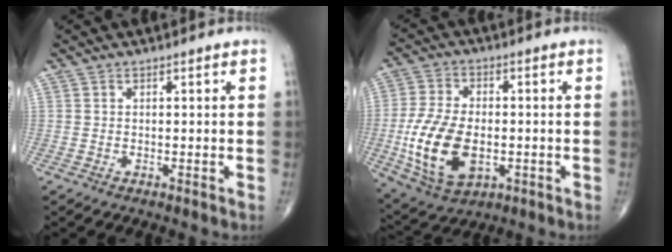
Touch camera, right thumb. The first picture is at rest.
{"total": 15.4, "force": [-2.8, 9.0, 12.1], "torque": [-0.235, -0.002, -0.040]}